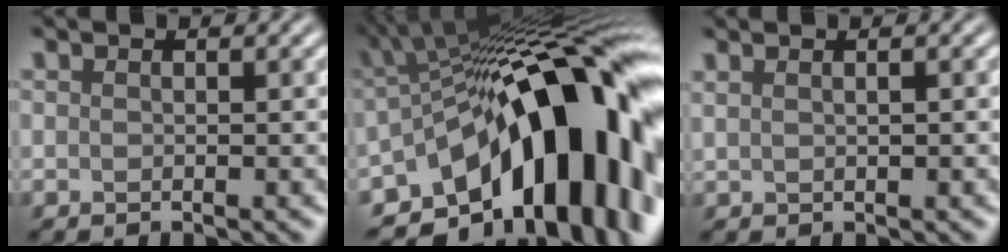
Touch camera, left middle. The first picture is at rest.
{"total": 16.9, "force": [-5.5, 7.8, 13.9], "torque": [-0.154, 0.020, -0.106]}
{"total": 2.0, "force": [1.1, 1.0, 1.4], "torque": [-0.017, 0.011, 0.004]}